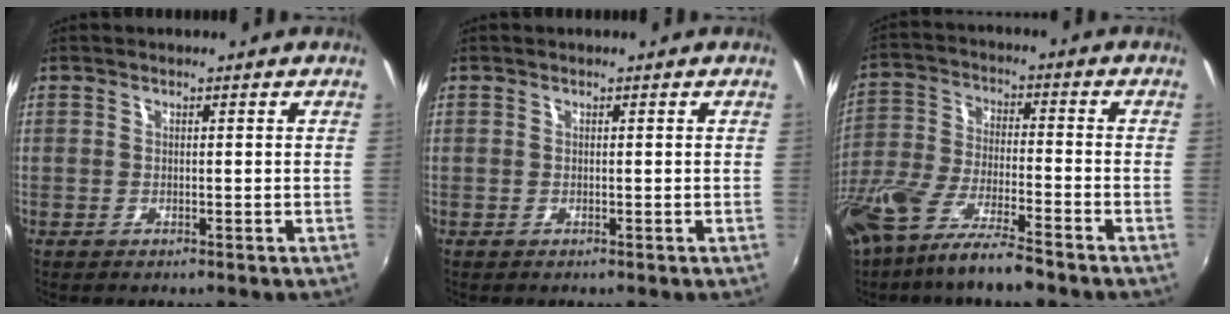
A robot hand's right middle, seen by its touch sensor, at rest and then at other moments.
{"total": 0.0}
{"total": 14.5, "force": [-10.8, 2.6, 9.4], "torque": [-0.199, -0.036, -0.201]}